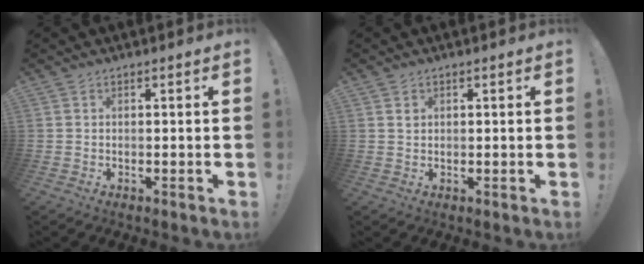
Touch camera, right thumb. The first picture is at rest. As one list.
[{"total": 0.9, "force": [0.6, 0.7, 0.0], "torque": [0.009, -0.003, 0.009]}]